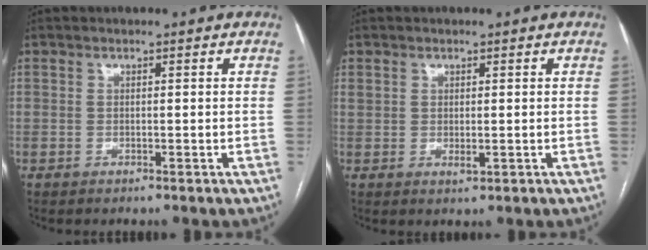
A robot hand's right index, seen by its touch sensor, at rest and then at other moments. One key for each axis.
{"total": 1.6, "fx": 0.3, "fy": 0.9, "fz": 1.3, "tx": -0.028, "ty": -0.003, "tz": 0.012}